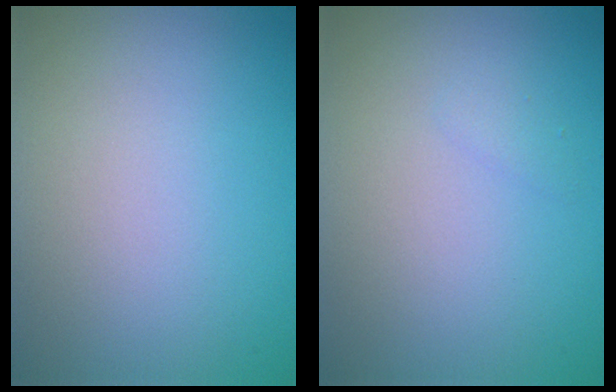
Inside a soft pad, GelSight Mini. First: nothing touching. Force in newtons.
{"total": 0.6, "press": 0.6, "slide": 0.0}